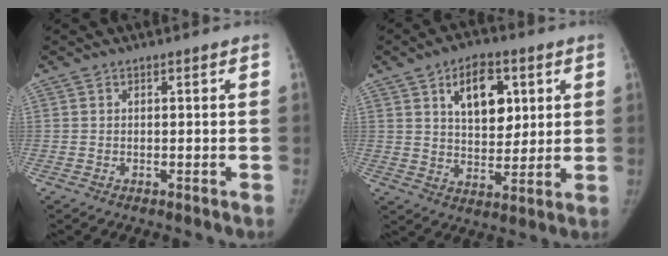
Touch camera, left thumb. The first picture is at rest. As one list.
[{"total": 11.8, "force": [4.6, 7.1, 8.2], "torque": [-0.086, -0.019, 0.075]}]